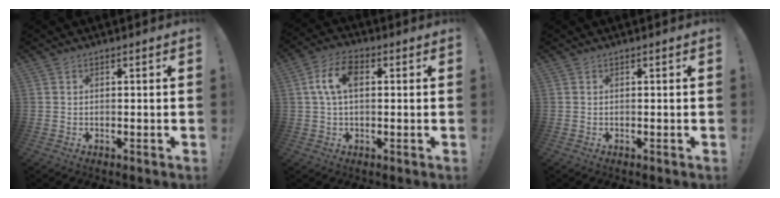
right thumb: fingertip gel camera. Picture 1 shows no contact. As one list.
[{"total": 8.9, "force": [1.7, 5.3, 6.9], "torque": [-0.127, 0.008, 0.032]}, {"total": 0.0}]